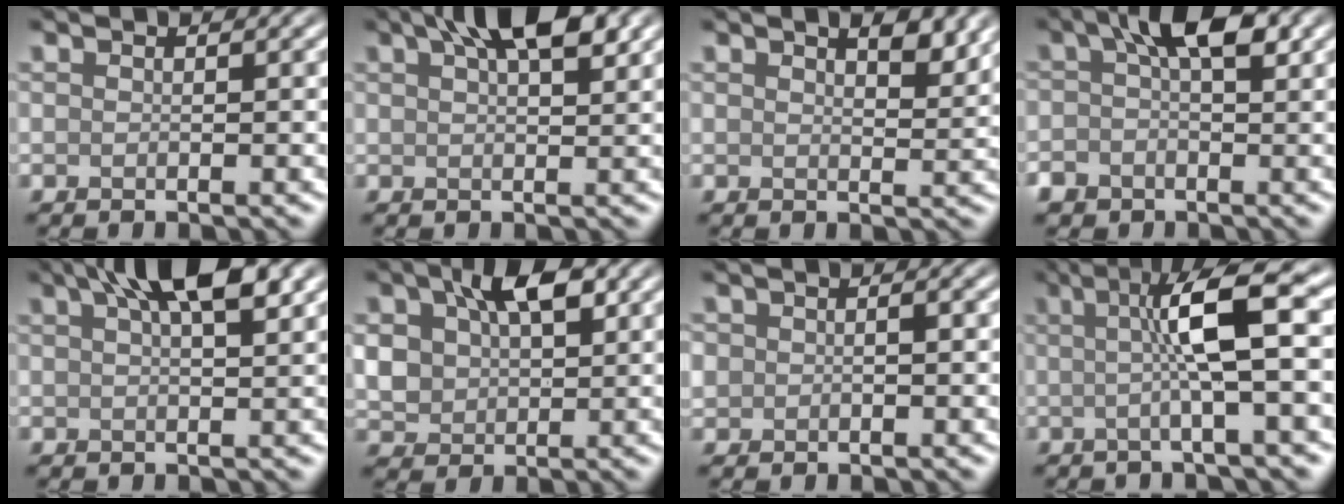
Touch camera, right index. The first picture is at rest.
{"total": 6.0, "force": [3.3, 2.2, 4.4], "torque": [-0.065, 0.015, 0.049]}
{"total": 2.7, "force": [1.8, 0.9, 1.8], "torque": [-0.023, -0.003, 0.030]}
{"total": 5.2, "force": [0.2, 3.3, 4.0], "torque": [-0.060, 0.013, -0.012]}
{"total": 6.5, "force": [3.5, 2.2, 5.0], "torque": [-0.075, 0.018, 0.053]}
{"total": 7.7, "force": [2.5, 5.1, 5.2], "torque": [-0.106, 0.006, 0.041]}
{"total": 1.6, "force": [0.0, 1.4, 0.9], "torque": [-0.015, 0.001, -0.002]}
{"total": 6.9, "force": [0.7, 1.1, 6.8], "torque": [-0.109, 0.016, 0.004]}